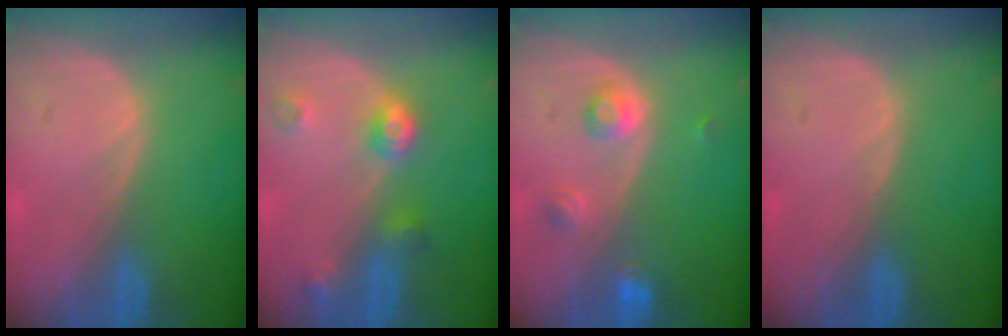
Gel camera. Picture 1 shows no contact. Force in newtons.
{"total": 4.5, "press": 4.0, "slide": 2.0}
{"total": 3.6, "press": 3.3, "slide": 1.5}
{"total": 0.0}